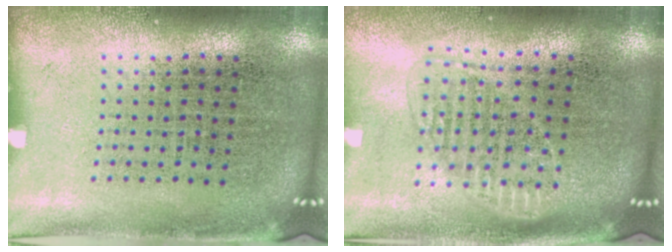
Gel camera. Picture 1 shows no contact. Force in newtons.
{"total": 1.6, "press": 1.4, "slide": 0.8}